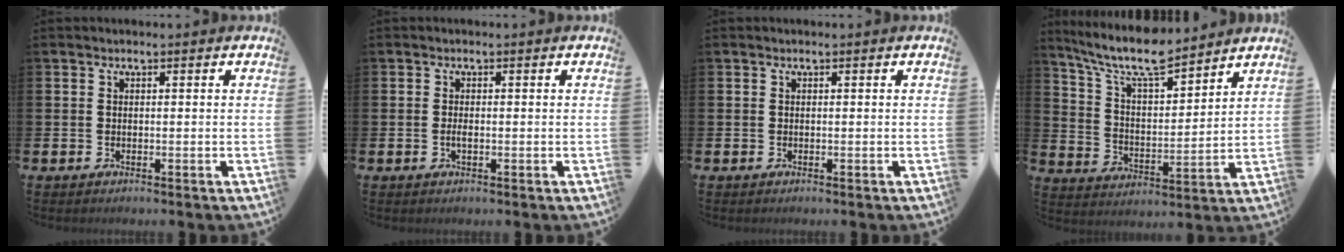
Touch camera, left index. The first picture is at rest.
{"total": 1.1, "force": [-0.4, 0.3, 0.9], "torque": [-0.015, -0.001, -0.009]}
{"total": 0.0}
{"total": 9.6, "force": [8.4, 1.9, 4.3], "torque": [-0.111, -0.048, 0.148]}